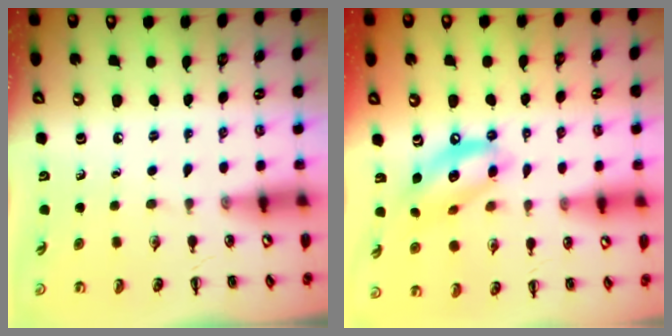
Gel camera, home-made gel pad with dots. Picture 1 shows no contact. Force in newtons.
{"total": 14.0, "press": 13.7, "slide": 3.0}